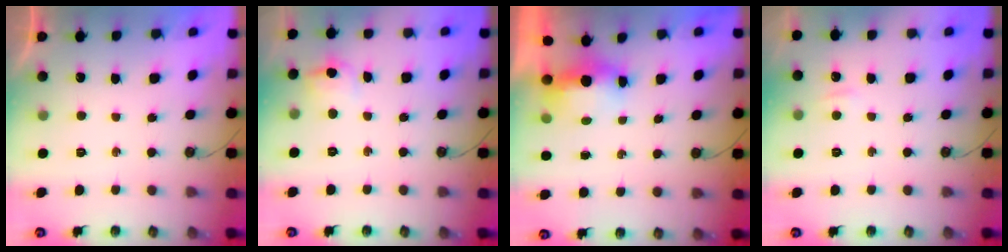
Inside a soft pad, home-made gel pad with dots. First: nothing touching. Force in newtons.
{"total": 6.4, "press": 6.2, "slide": 1.5}
{"total": 5.1, "press": 5.0, "slide": 1.2}
{"total": 2.8, "press": 2.8, "slide": 0.5}